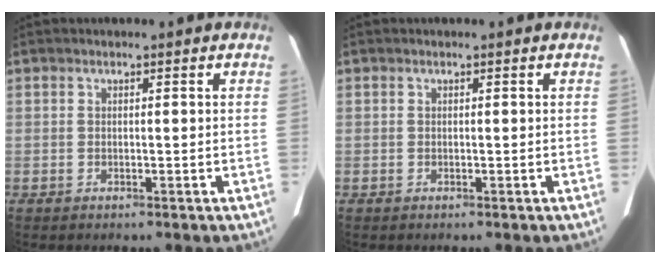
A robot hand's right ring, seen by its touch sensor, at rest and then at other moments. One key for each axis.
{"total": 0.0}